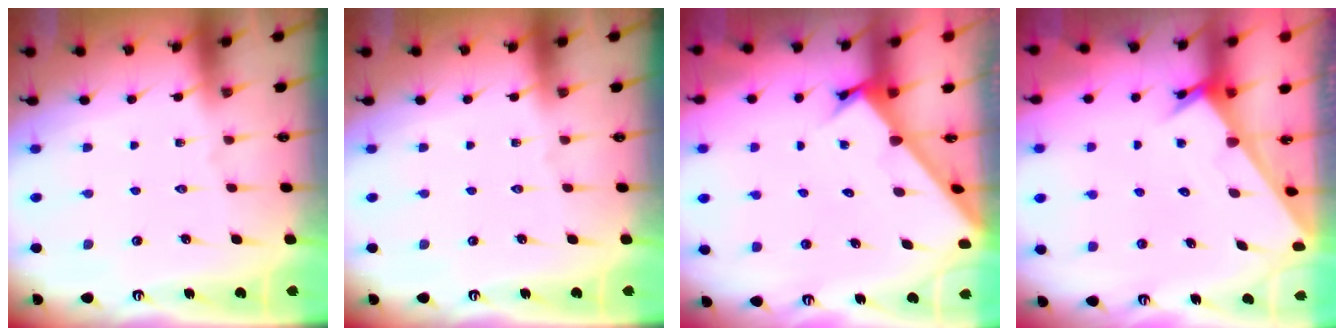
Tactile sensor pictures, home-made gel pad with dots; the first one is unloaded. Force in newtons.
{"total": 0.0}
{"total": 2.4, "press": 2.4, "slide": 0.2}
{"total": 2.5, "press": 2.5, "slide": 0.1}